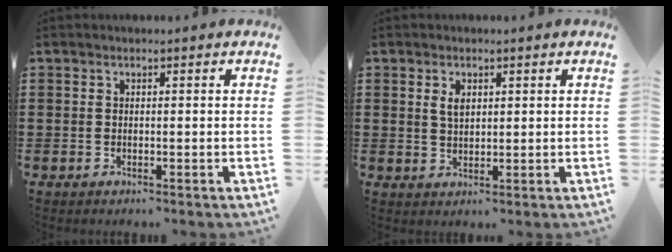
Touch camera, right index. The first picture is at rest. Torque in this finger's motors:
{"motor_torque": [0.11, 0.10, 0.04, 0.05]}